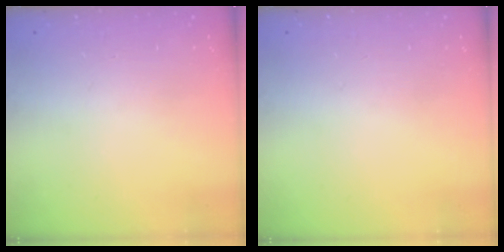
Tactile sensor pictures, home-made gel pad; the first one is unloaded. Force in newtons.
{"total": 0.0}